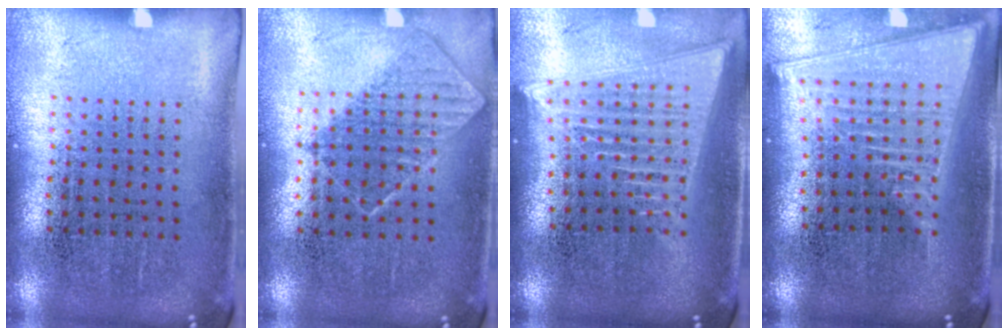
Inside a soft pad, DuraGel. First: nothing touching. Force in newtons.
{"total": 0.7, "press": 0.7, "slide": 0.2}
{"total": 2.0, "press": 1.8, "slide": 0.9}
{"total": 2.2, "press": 1.8, "slide": 1.2}